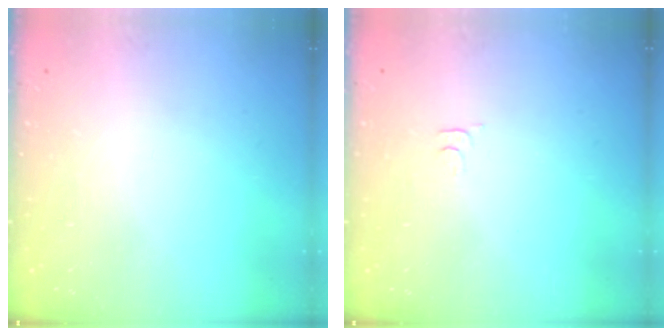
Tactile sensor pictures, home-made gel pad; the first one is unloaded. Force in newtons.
{"total": 3.4, "press": 3.4, "slide": 0.5}